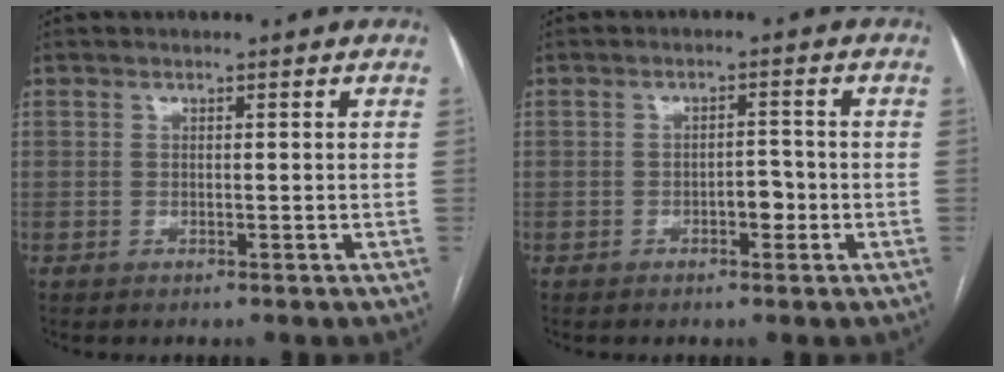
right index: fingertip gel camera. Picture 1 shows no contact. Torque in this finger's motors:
{"motor_torque": [0.50, 0.21, 0.05, 0.02]}